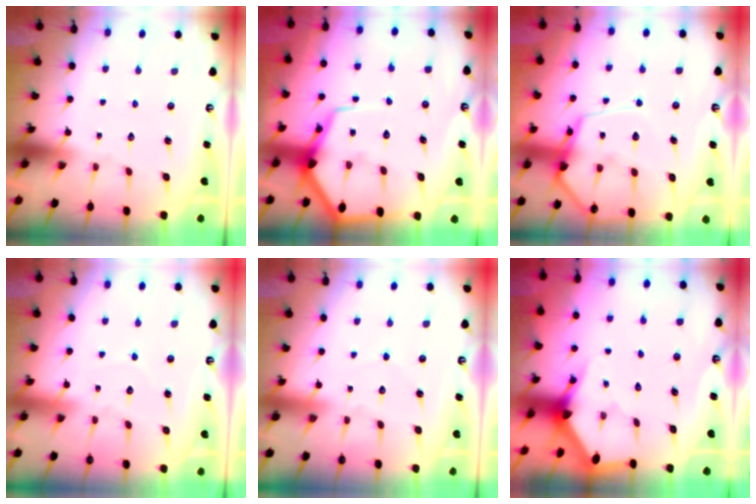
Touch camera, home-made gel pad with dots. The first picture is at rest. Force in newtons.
{"total": 11.7, "press": 11.6, "slide": 1.0}
{"total": 12.5, "press": 12.4, "slide": 1.3}
{"total": 4.3, "press": 4.3, "slide": 0.4}
{"total": 2.9, "press": 2.9, "slide": 0.3}
{"total": 3.5, "press": 3.5, "slide": 0.1}